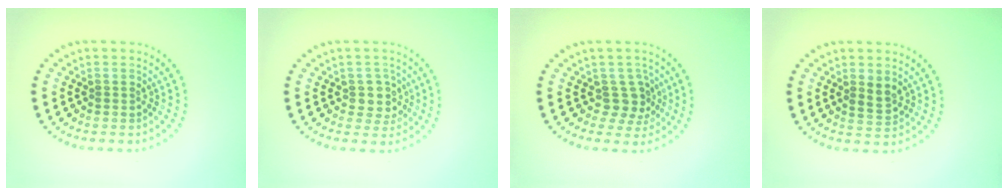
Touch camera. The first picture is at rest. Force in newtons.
{"total": 2.4, "press": 2.1, "slide": 1.1}
{"total": 2.5, "press": 1.9, "slide": 1.6}
{"total": 1.8, "press": 1.6, "slide": 0.7}